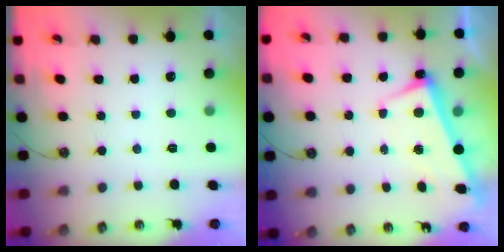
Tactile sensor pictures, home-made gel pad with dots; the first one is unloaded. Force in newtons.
{"total": 3.2, "press": 3.1, "slide": 0.8}